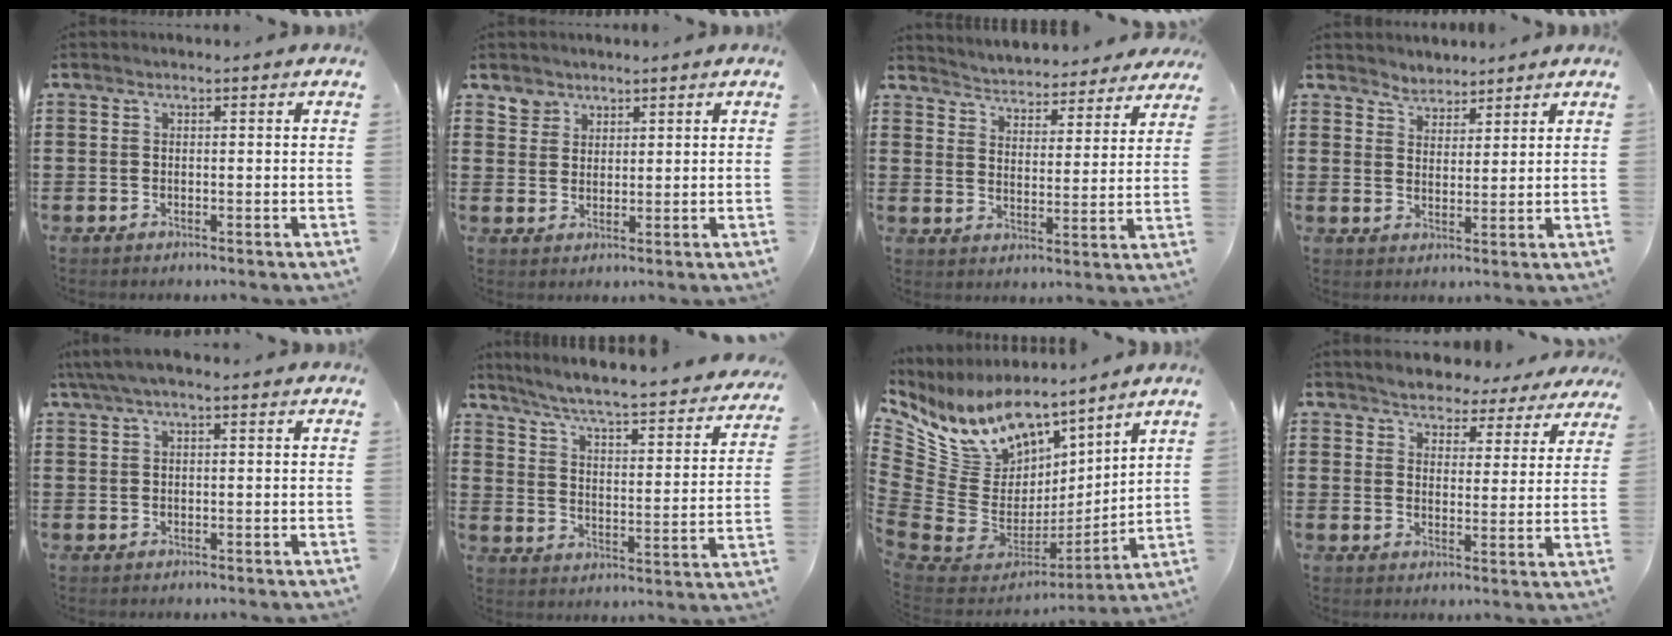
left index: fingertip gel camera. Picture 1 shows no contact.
{"total": 2.9, "force": [2.1, 2.0, -0.1], "torque": [-0.009, 0.007, 0.041]}
{"total": 4.2, "force": [4.2, 0.0, -0.5], "torque": [-0.017, -0.037, 0.069]}
{"total": 3.2, "force": [2.9, 1.2, -0.7], "torque": [-0.001, -0.003, 0.056]}
{"total": 2.1, "force": [0.9, 0.4, 1.8], "torque": [-0.035, 0.003, 0.015]}
{"total": 4.6, "force": [4.0, -0.5, 2.1], "torque": [-0.063, -0.043, 0.057]}
{"total": 10.8, "force": [7.7, 6.6, 3.8], "torque": [-0.130, -0.072, 0.142]}
{"total": 4.2, "force": [4.1, 0.8, 0.0], "torque": [-0.024, -0.018, 0.073]}